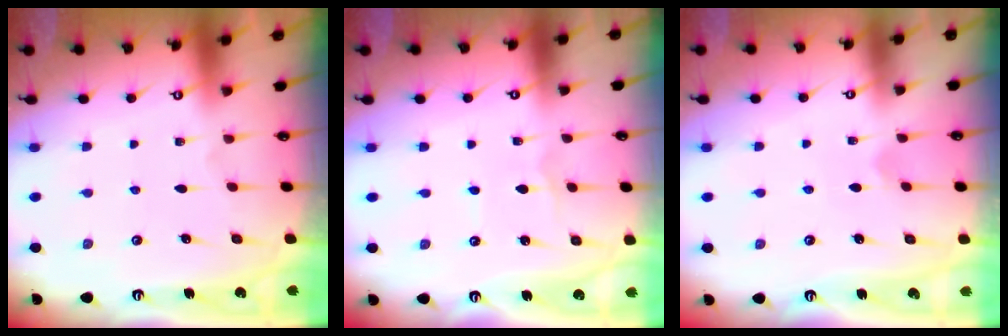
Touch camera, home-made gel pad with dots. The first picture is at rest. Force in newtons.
{"total": 1.3, "press": 1.3, "slide": 0.1}
{"total": 2.1, "press": 2.1, "slide": 0.2}